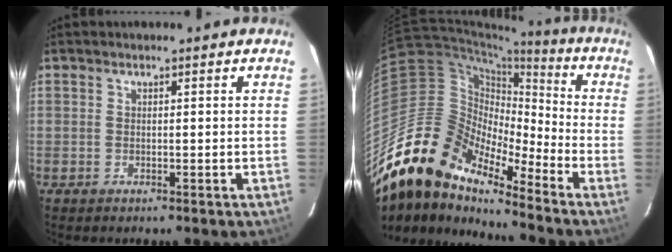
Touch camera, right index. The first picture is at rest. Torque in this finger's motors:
{"motor_torque": [0.82, -1.33, 0.02, -0.21]}